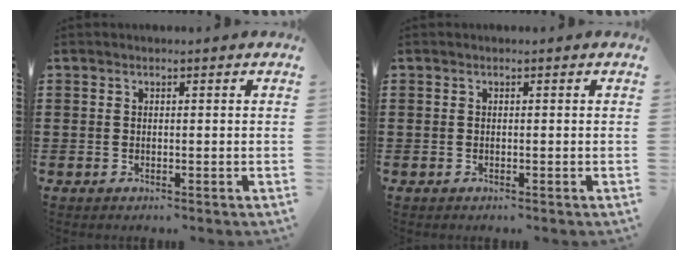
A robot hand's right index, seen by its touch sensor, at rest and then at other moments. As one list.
[{"total": 0.0}]